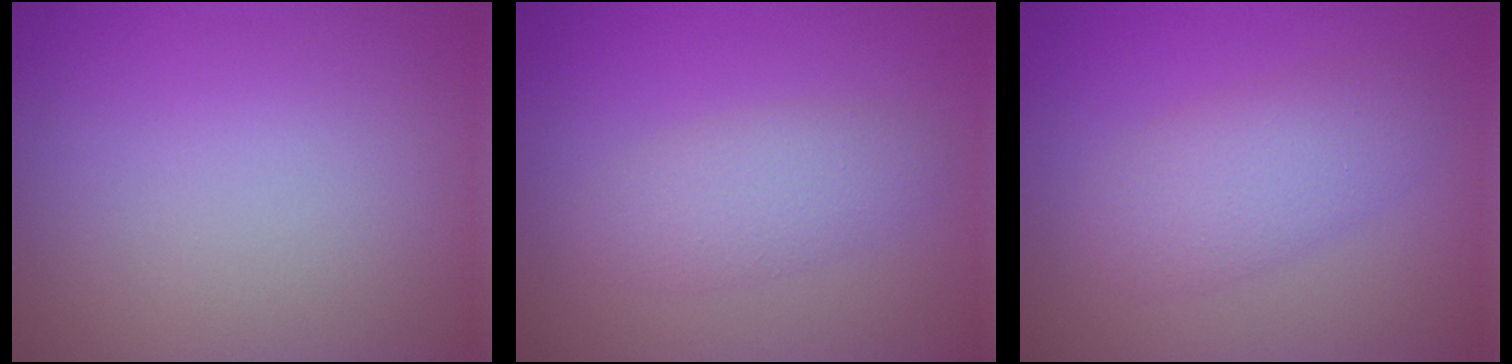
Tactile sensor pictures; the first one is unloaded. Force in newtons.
{"total": 2.6, "press": 2.6, "slide": 0.1}
{"total": 3.6, "press": 3.6, "slide": 0.0}